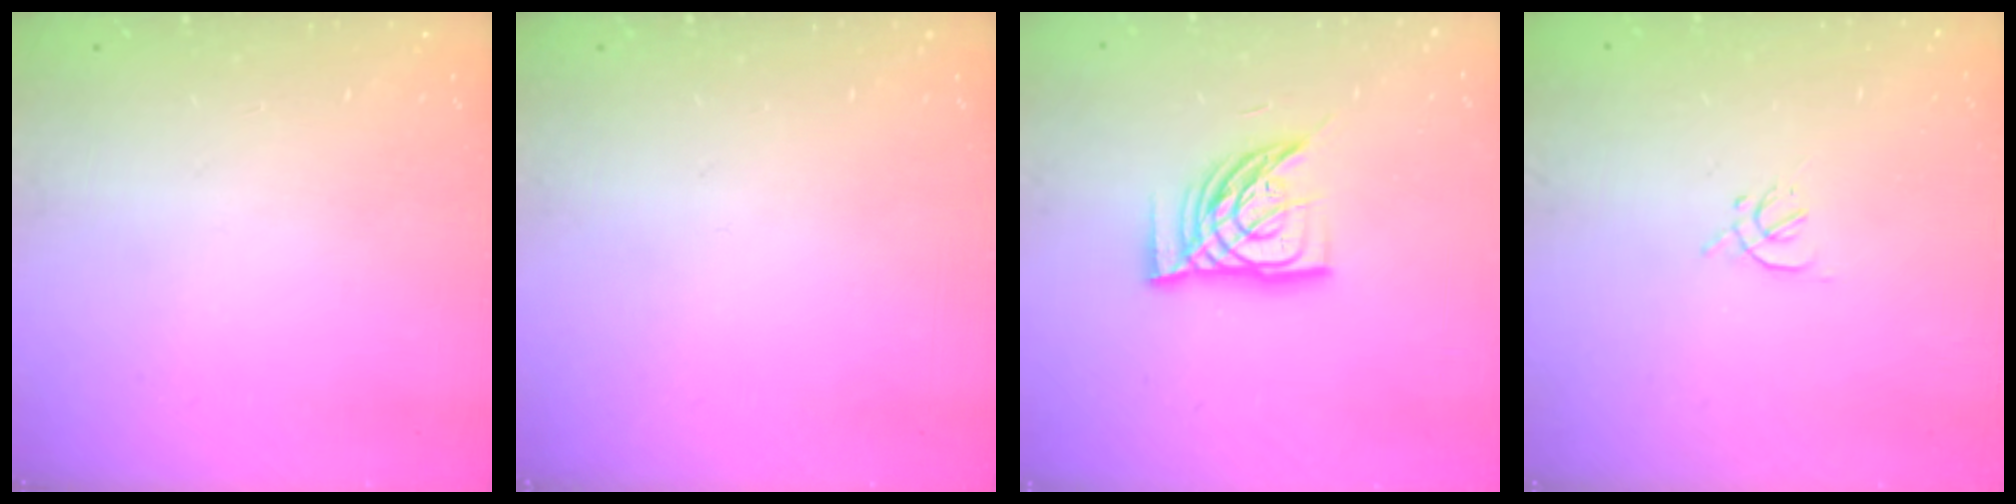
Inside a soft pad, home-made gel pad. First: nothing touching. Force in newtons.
{"total": 0.0}
{"total": 11.6, "press": 11.5, "slide": 1.5}
{"total": 1.7, "press": 1.7, "slide": 0.5}